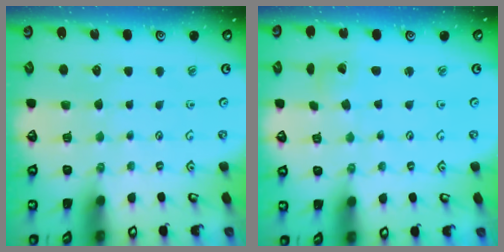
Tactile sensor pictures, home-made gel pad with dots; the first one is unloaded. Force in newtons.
{"total": 1.9, "press": 1.9, "slide": 0.2}